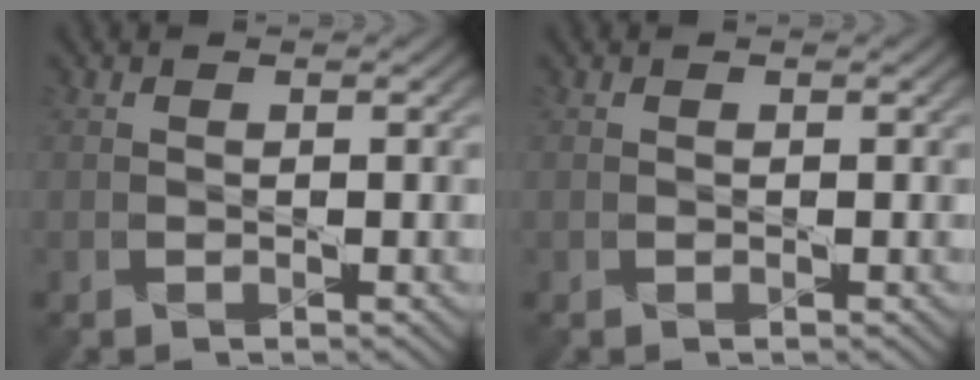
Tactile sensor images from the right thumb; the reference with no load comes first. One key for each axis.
{"total": 0.0}